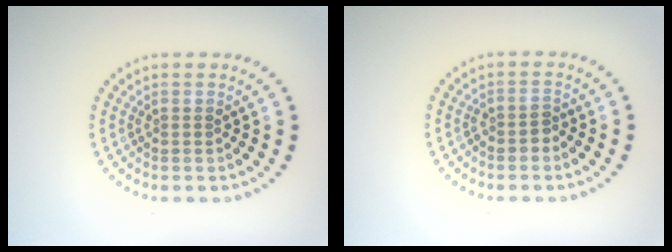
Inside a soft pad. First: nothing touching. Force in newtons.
{"total": 1.1, "press": 1.0, "slide": 0.4}